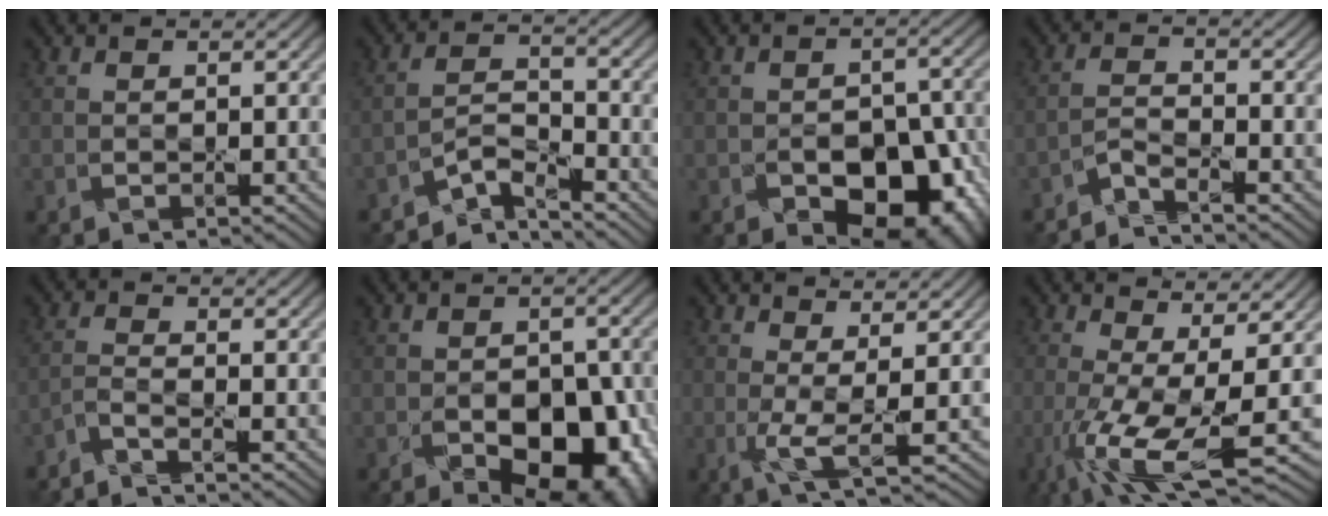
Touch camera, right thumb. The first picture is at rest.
{"total": 5.0, "force": [-4.5, 1.1, 2.0], "torque": [-0.038, 0.003, -0.096]}
{"total": 12.1, "force": [-5.7, 7.2, 8.0], "torque": [-0.102, -0.014, -0.075]}
{"total": 3.0, "force": [-2.8, 0.3, 0.8], "torque": [-0.020, -0.001, -0.069]}
{"total": 2.6, "force": [-2.3, 0.3, 1.2], "torque": [-0.021, -0.004, -0.063]}
{"total": 13.4, "force": [-6.1, 8.2, 8.7], "torque": [-0.094, -0.022, -0.068]}
{"total": 3.2, "force": [0.2, 0.4, 3.2], "torque": [-0.067, -0.003, 0.003]}
{"total": 9.6, "force": [-3.0, 2.2, 8.8], "torque": [-0.178, -0.015, -0.049]}